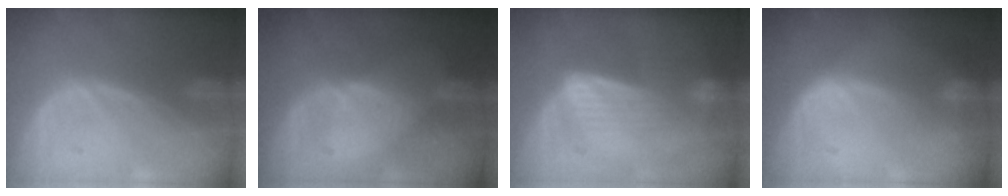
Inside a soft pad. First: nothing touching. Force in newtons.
{"total": 2.7, "press": 2.7, "slide": 0.3}
{"total": 7.2, "press": 6.0, "slide": 4.0}
{"total": 2.4, "press": 2.4, "slide": 0.2}